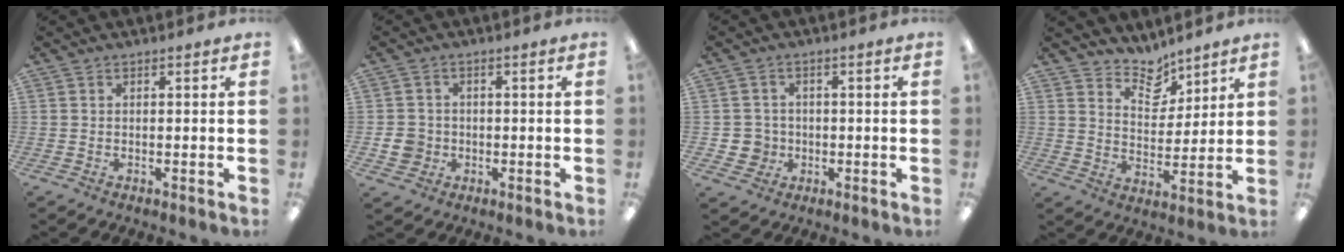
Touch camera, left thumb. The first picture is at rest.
{"total": 4.8, "force": [-0.6, 4.7, 1.0], "torque": [-0.020, 0.008, -0.010]}
{"total": 4.4, "force": [-0.7, 4.3, 0.7], "torque": [-0.009, 0.008, -0.011]}
{"total": 8.5, "force": [7.3, 3.9, 1.9], "torque": [-0.027, -0.053, 0.133]}